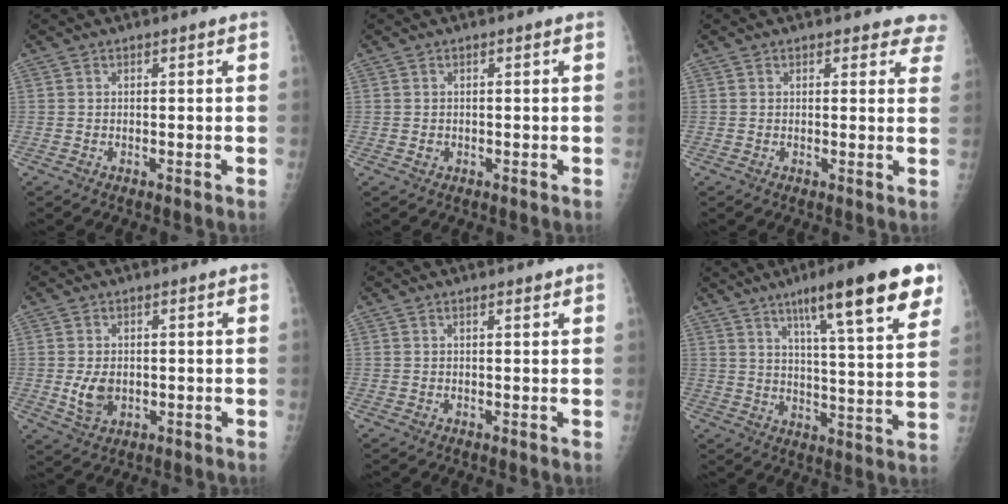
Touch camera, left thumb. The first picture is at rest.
{"total": 0.7, "force": [-0.1, 0.7, 0.3], "torque": [-0.003, 0.001, -0.001]}
{"total": 5.1, "force": [4.6, 2.2, 0.5], "torque": [0.042, -0.018, 0.027]}
{"total": 4.9, "force": [-0.3, 3.5, 3.4], "torque": [-0.051, -0.007, 0.004]}
{"total": 1.0, "force": [0.7, 0.3, 0.7], "torque": [-0.010, -0.002, 0.010]}
{"total": 20.0, "force": [11.5, 3.1, 16.0], "torque": [-0.211, -0.036, 0.172]}